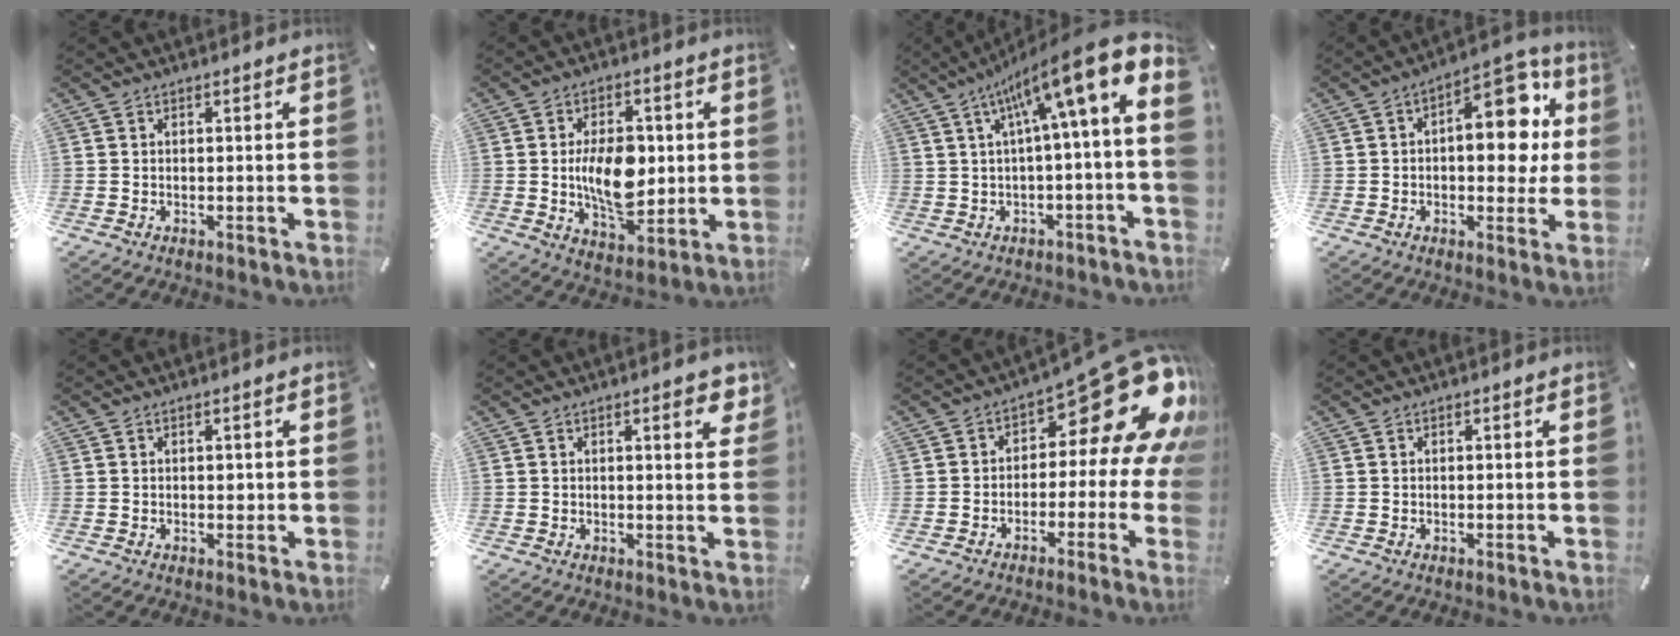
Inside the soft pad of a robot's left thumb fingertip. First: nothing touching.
{"total": 12.3, "force": [0.3, 7.6, 9.7], "torque": [-0.169, 0.000, 0.003]}
{"total": 15.3, "force": [7.1, 1.6, 13.4], "torque": [-0.215, -0.068, 0.102]}
{"total": 16.1, "force": [3.1, 9.0, 13.0], "torque": [-0.143, -0.027, 0.046]}
{"total": 1.3, "force": [0.2, 0.8, 1.0], "torque": [-0.021, 0.005, 0.001]}
{"total": 4.4, "force": [2.2, 1.2, 3.6], "torque": [-0.043, -0.010, 0.029]}
{"total": 22.0, "force": [8.9, 9.8, 17.6], "torque": [-0.213, -0.062, 0.149]}
{"total": 0.0}